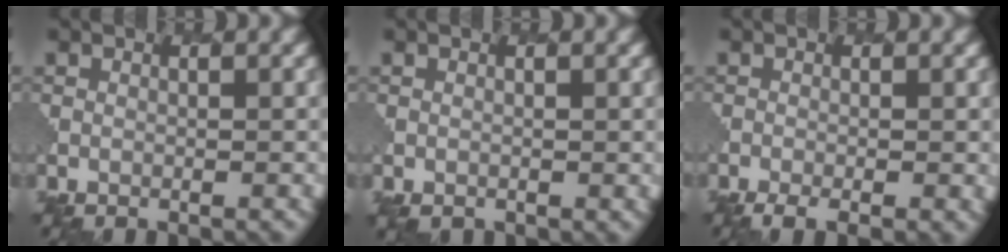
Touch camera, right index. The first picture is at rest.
{"total": 1.5, "force": [-0.4, 1.3, 0.7], "torque": [-0.015, -0.009, -0.003]}
{"total": 3.4, "force": [-1.6, 1.2, 2.7], "torque": [-0.042, -0.005, -0.019]}